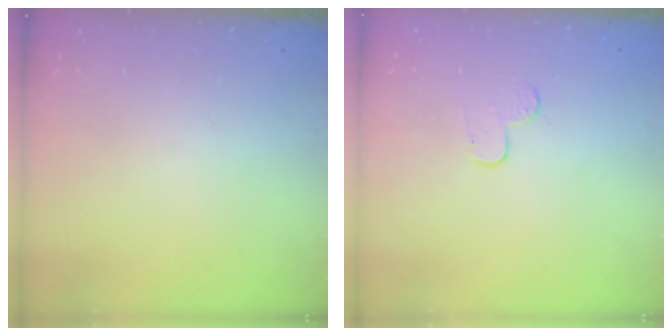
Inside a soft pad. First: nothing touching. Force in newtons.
{"total": 5.5, "press": 5.5, "slide": 0.6}